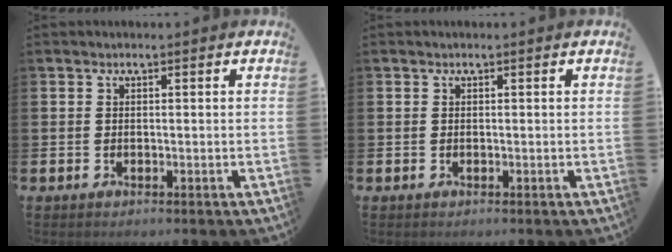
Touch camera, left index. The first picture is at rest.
{"total": 0.0}